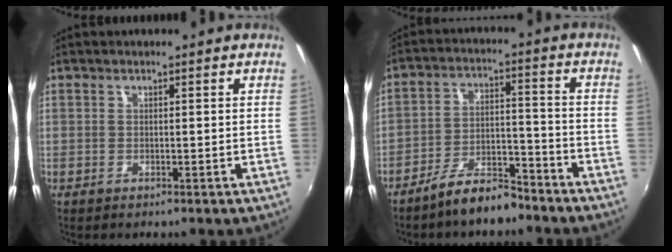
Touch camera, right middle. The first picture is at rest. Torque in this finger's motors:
{"motor_torque": [1.14, -1.00, 0.31, 0.15]}